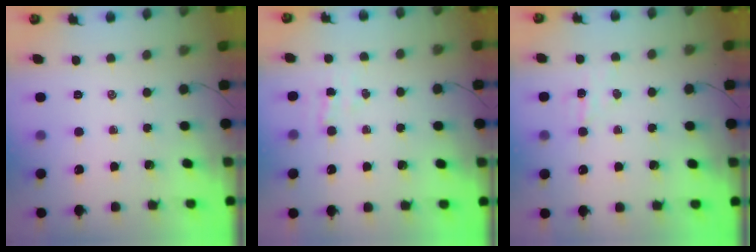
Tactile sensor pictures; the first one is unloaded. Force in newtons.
{"total": 3.7, "press": 3.5, "slide": 1.1}
{"total": 3.7, "press": 3.5, "slide": 1.0}